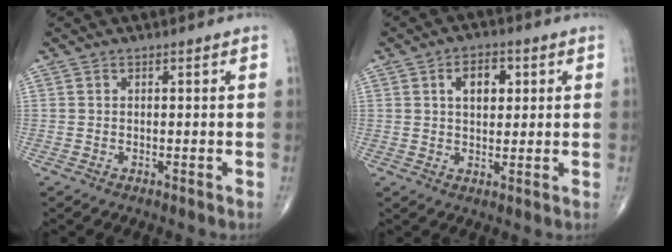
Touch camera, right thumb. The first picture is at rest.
{"total": 6.2, "force": [1.9, 3.8, 4.6], "torque": [-0.049, -0.001, 0.027]}